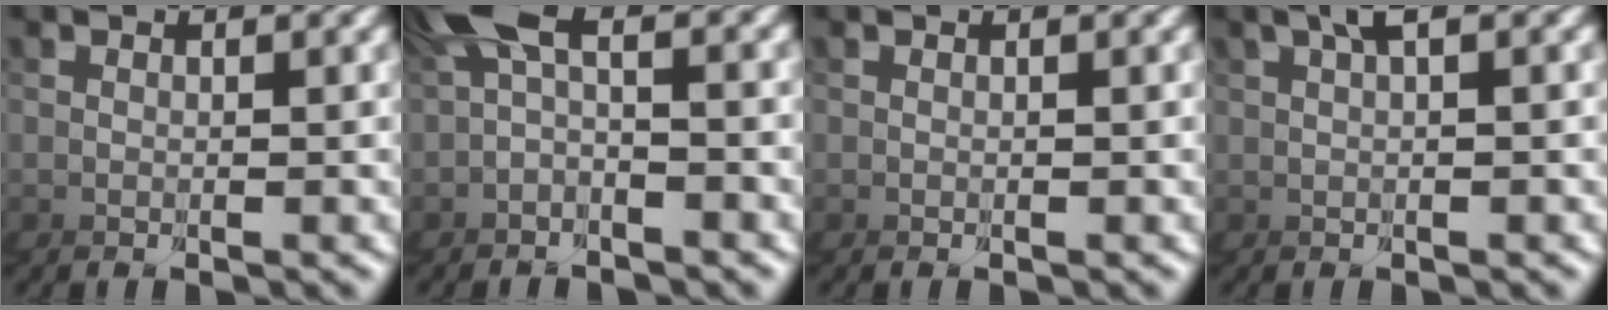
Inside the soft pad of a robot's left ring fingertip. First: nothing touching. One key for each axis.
{"total": 2.2, "fx": -1.6, "fy": 0.5, "fz": 1.5, "tx": -0.068, "ty": -0.002, "tz": -0.019}
{"total": 0.0}
{"total": 1.6, "fx": -0.3, "fy": -1.3, "fz": 0.9, "tx": -0.026, "ty": 0.015, "tz": -0.005}